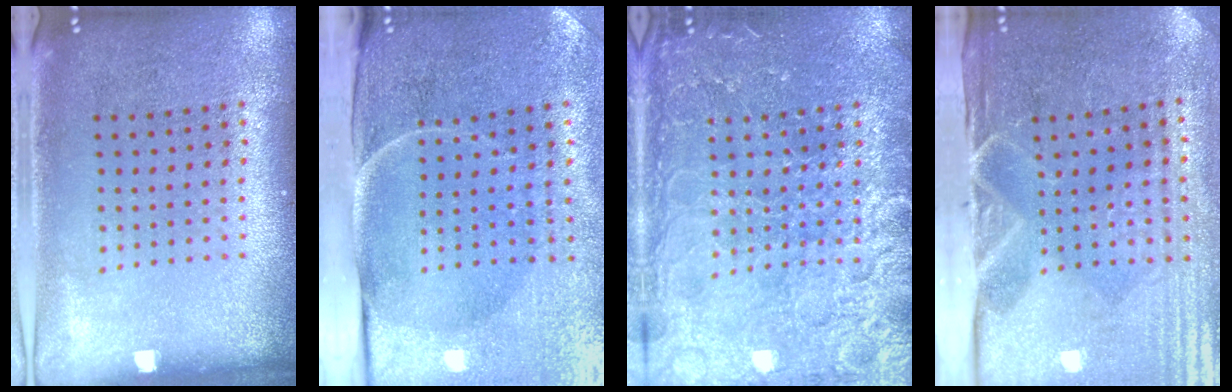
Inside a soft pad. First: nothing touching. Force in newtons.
{"total": 5.0, "press": 3.9, "slide": 3.0}
{"total": 6.6, "press": 6.6, "slide": 0.9}
{"total": 4.8, "press": 4.1, "slide": 2.5}